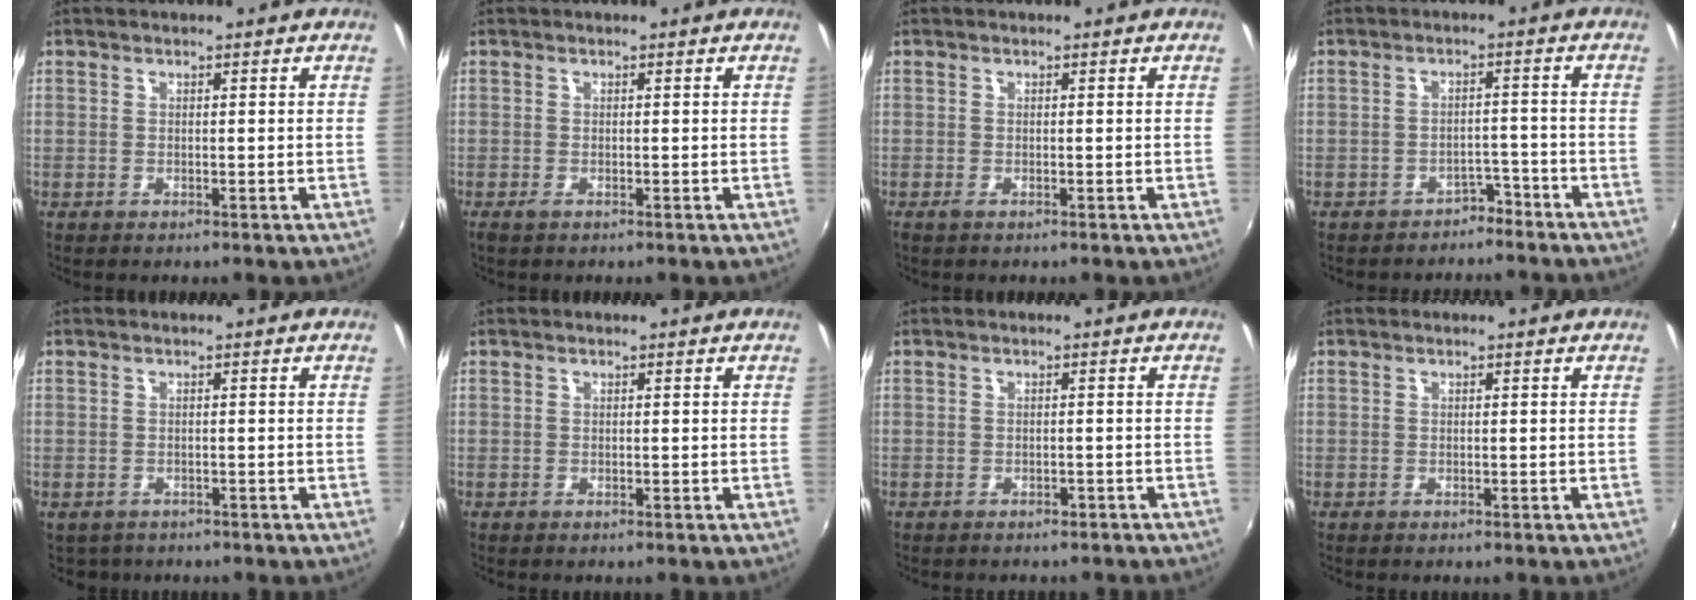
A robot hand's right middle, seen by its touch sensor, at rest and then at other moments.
{"total": 0.7, "force": [-0.4, 0.1, 0.5], "torque": [-0.011, -0.002, -0.008]}
{"total": 0.5, "force": [-0.3, 0.0, 0.4], "torque": [-0.009, -0.002, -0.007]}
{"total": 5.4, "force": [-4.6, 2.8, 0.9], "torque": [-0.019, 0.020, -0.051]}
{"total": 2.0, "force": [-1.3, 1.5, 0.3], "torque": [-0.011, -0.005, -0.018]}
{"total": 0.0}
{"total": 3.0, "force": [-2.6, 1.2, 0.8], "torque": [-0.015, -0.008, -0.031]}
{"total": 0.0}